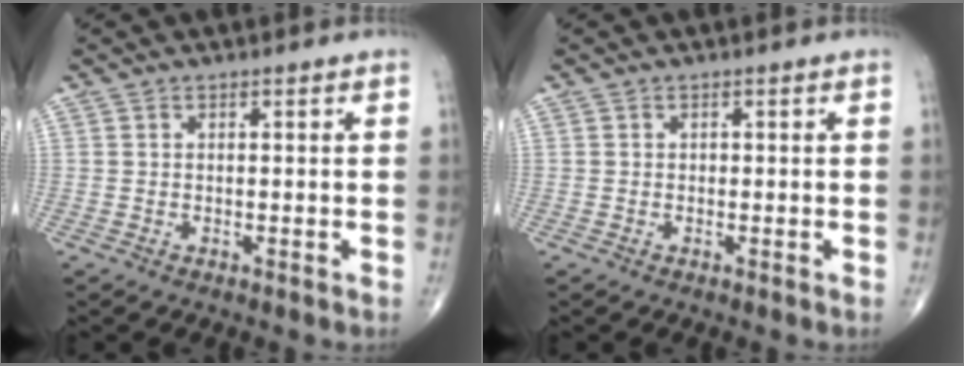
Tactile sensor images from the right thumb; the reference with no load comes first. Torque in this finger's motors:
{"motor_torque": [0.15, -0.02, 0.29, -0.08, 0.02]}